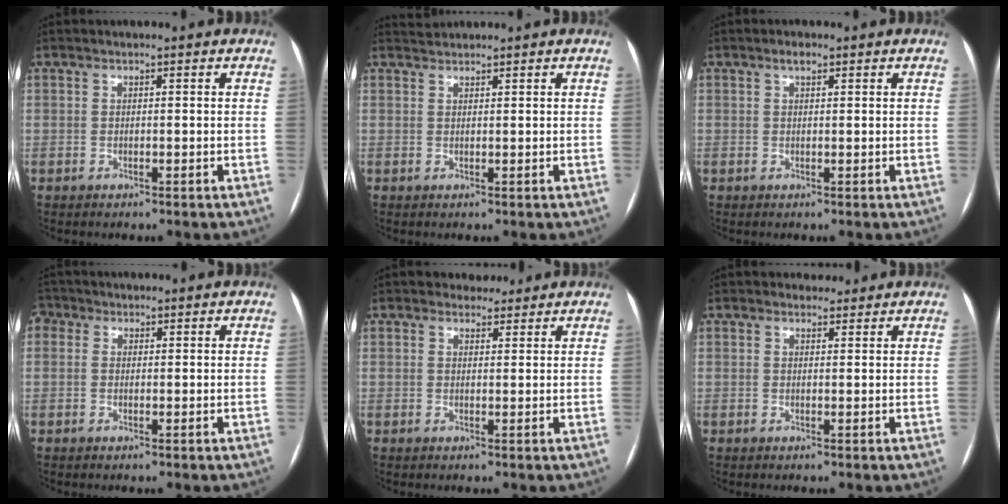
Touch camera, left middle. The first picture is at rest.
{"total": 1.4, "force": [1.4, -0.2, -0.3], "torque": [-0.004, 0.013, 0.033]}
{"total": 1.4, "force": [0.9, 0.5, 0.9], "torque": [-0.017, 0.006, 0.014]}
{"total": 2.6, "force": [1.2, 2.1, 1.0], "torque": [-0.022, 0.016, 0.019]}
{"total": 2.7, "force": [2.3, 1.5, 0.1], "torque": [0.002, 0.004, 0.031]}
{"total": 2.0, "force": [1.7, 1.0, 0.0], "torque": [0.001, 0.006, 0.023]}